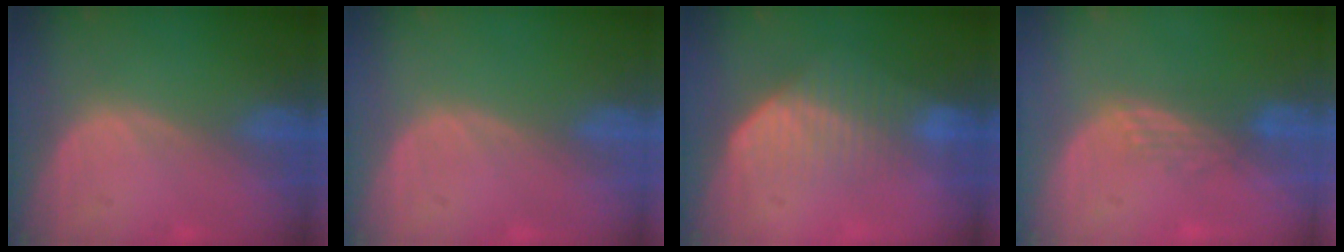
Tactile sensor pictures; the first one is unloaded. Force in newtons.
{"total": 0.0}
{"total": 7.2, "press": 6.1, "slide": 3.8}
{"total": 2.9, "press": 2.4, "slide": 1.6}